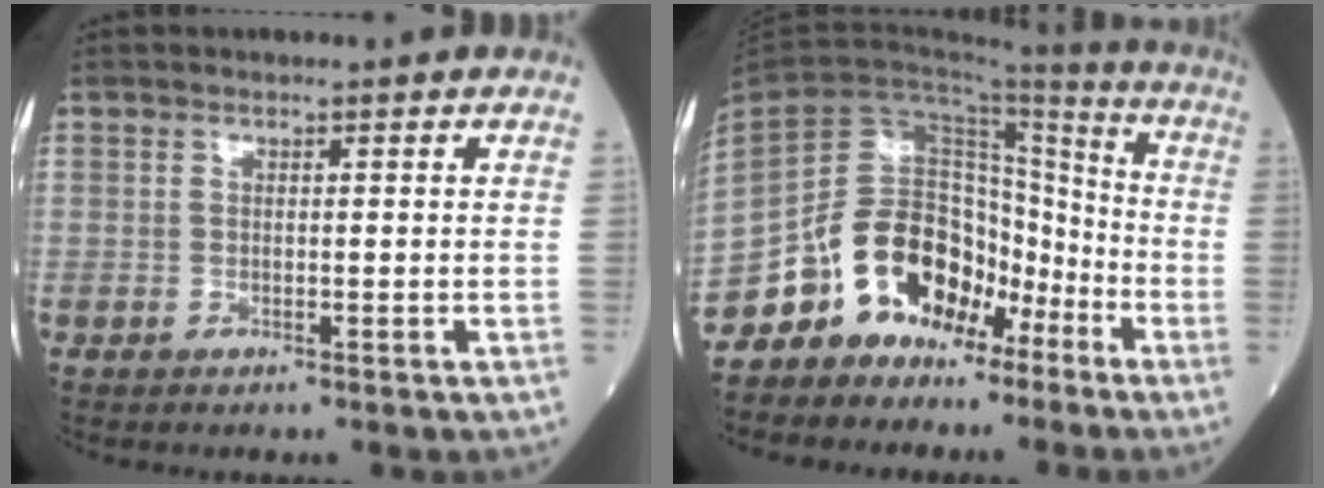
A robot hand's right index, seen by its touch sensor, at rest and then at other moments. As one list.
[{"total": 14.4, "force": [-9.8, 9.1, 5.5], "torque": [-0.112, 0.069, -0.171]}]